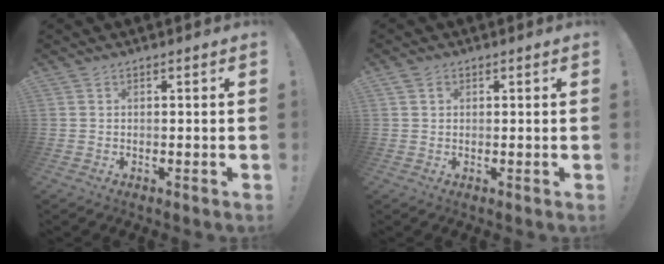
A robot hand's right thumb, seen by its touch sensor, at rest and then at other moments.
{"total": 1.5, "force": [0.7, 1.2, 0.5], "torque": [-0.005, 0.001, 0.013]}